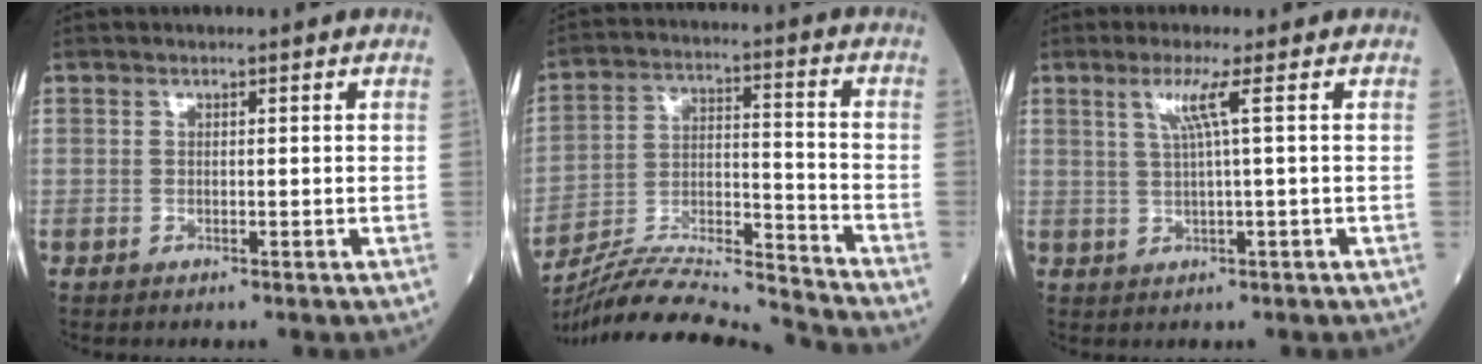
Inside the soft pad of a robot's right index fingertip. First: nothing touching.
{"total": 16.4, "force": [-15.9, -1.9, 3.6], "torque": [-0.073, 0.015, -0.274]}
{"total": 3.3, "force": [1.4, 0.4, 3.0], "torque": [-0.062, 0.006, 0.025]}